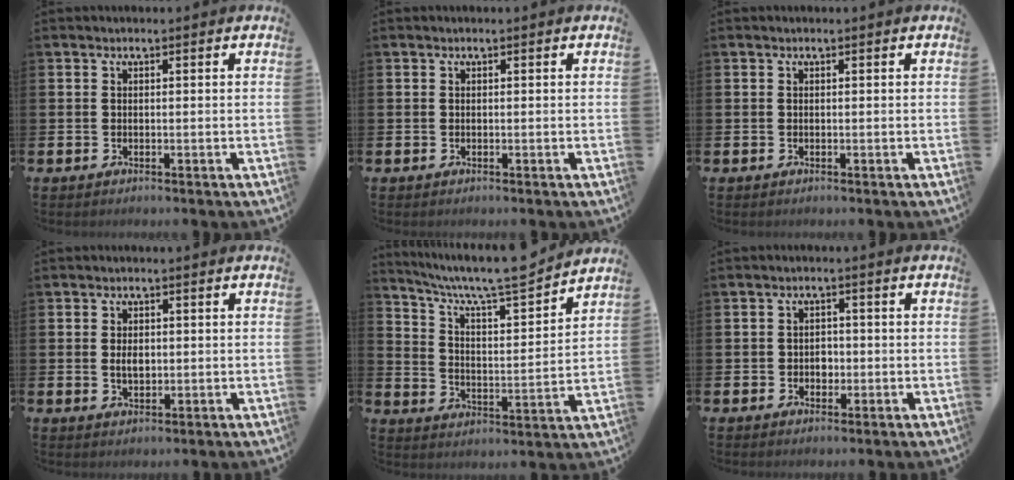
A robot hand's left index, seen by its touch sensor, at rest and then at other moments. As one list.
[{"total": 0.0}, {"total": 0.0}, {"total": 2.3, "force": [0.2, 1.4, 1.8], "torque": [-0.017, -0.001, -0.003]}, {"total": 8.6, "force": [7.8, 0.9, 3.6], "torque": [-0.095, -0.058, 0.130]}, {"total": 2.1, "force": [-0.3, 1.9, 0.9], "torque": [-0.009, 0.003, -0.012]}]